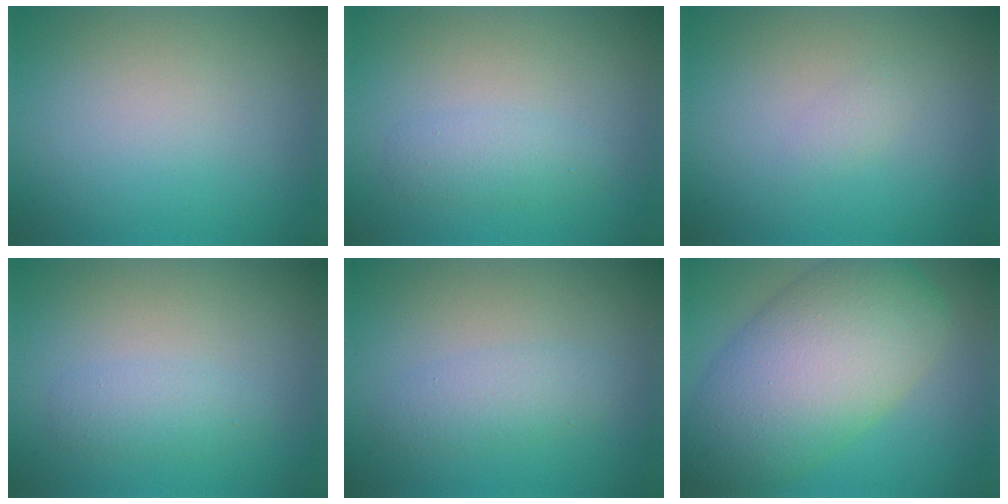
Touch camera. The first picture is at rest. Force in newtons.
{"total": 1.7, "press": 1.7, "slide": 0.0}
{"total": 0.7, "press": 0.7, "slide": 0.0}
{"total": 1.7, "press": 1.7, "slide": 0.0}
{"total": 2.2, "press": 2.2, "slide": 0.1}
{"total": 11.7, "press": 11.7, "slide": 0.4}